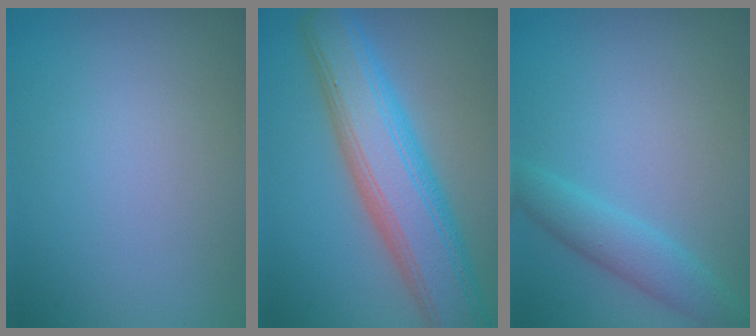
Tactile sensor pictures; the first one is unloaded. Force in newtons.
{"total": 9.1, "press": 9.1, "slide": 0.3}
{"total": 2.9, "press": 2.9, "slide": 0.1}